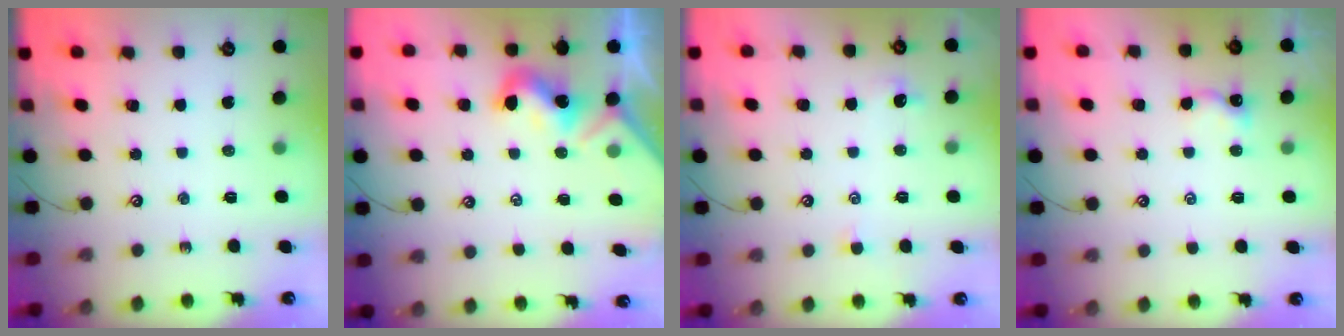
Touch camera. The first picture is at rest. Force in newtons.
{"total": 1.9, "press": 1.8, "slide": 0.3}
{"total": 0.6, "press": 0.2, "slide": 0.6}
{"total": 1.3, "press": 1.3, "slide": 0.3}